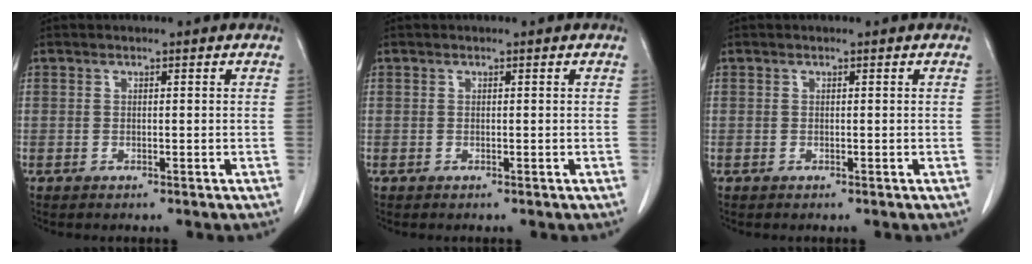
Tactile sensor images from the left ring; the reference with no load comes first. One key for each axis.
{"total": 0.0}
{"total": 0.0}